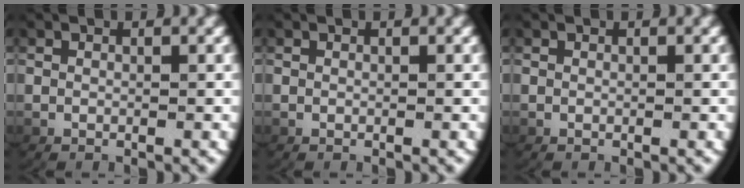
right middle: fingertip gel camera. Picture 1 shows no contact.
{"total": 0.0}
{"total": 0.0}